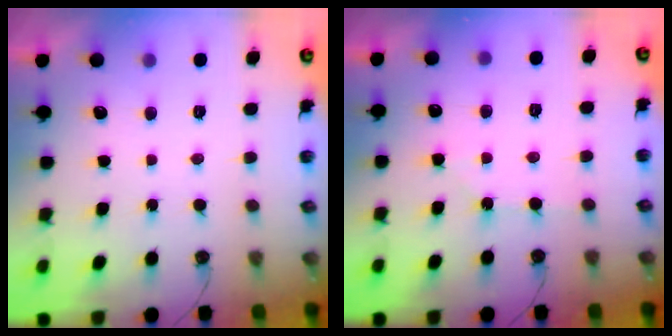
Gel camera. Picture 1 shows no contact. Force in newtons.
{"total": 6.2, "press": 6.1, "slide": 0.9}